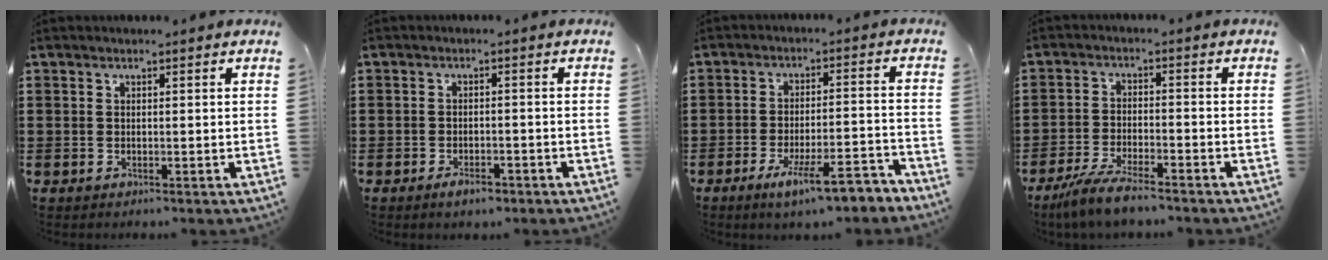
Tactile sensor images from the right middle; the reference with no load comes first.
{"total": 2.3, "force": [-1.8, 0.9, 1.2], "torque": [-0.022, 0.001, -0.033]}
{"total": 8.8, "force": [-6.3, 1.3, 6.1], "torque": [-0.104, -0.002, -0.112]}
{"total": 5.7, "force": [-4.9, 0.4, 2.8], "torque": [-0.073, -0.013, -0.097]}